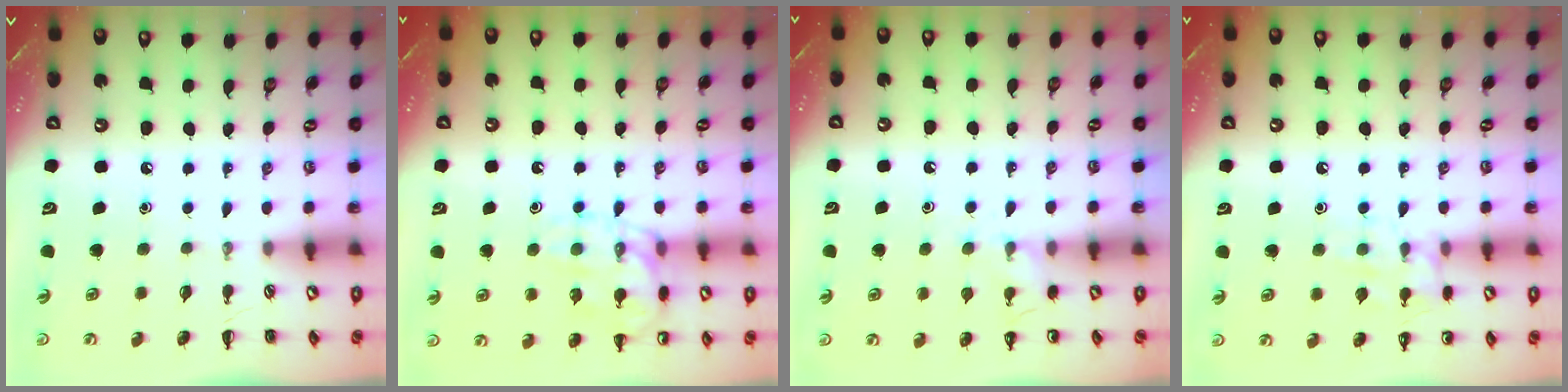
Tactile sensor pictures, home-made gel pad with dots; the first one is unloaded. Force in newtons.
{"total": 13.4, "press": 13.3, "slide": 1.4}
{"total": 6.6, "press": 6.3, "slide": 2.1}
{"total": 9.8, "press": 9.8, "slide": 1.0}